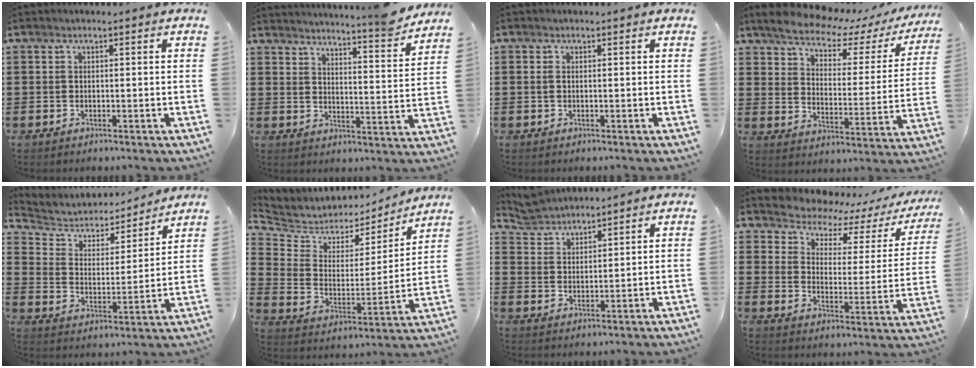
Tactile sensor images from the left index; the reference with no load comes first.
{"total": 6.2, "force": [5.9, -0.5, 2.0], "torque": [-0.038, -0.051, 0.096]}
{"total": 0.7, "force": [-0.1, 0.3, 0.6], "torque": [-0.014, 0.000, -0.001]}
{"total": 6.2, "force": [5.5, 1.3, 2.4], "torque": [-0.069, -0.040, 0.090]}
{"total": 4.6, "force": [4.1, 1.9, 0.8], "torque": [-0.047, -0.030, 0.065]}
{"total": 4.9, "force": [4.4, 2.2, -0.1], "torque": [-0.038, -0.040, 0.070]}
{"total": 4.3, "force": [4.3, 0.5, -0.3], "torque": [-0.012, -0.013, 0.082]}
{"total": 3.7, "force": [3.5, 1.2, 0.6], "torque": [-0.040, -0.034, 0.052]}